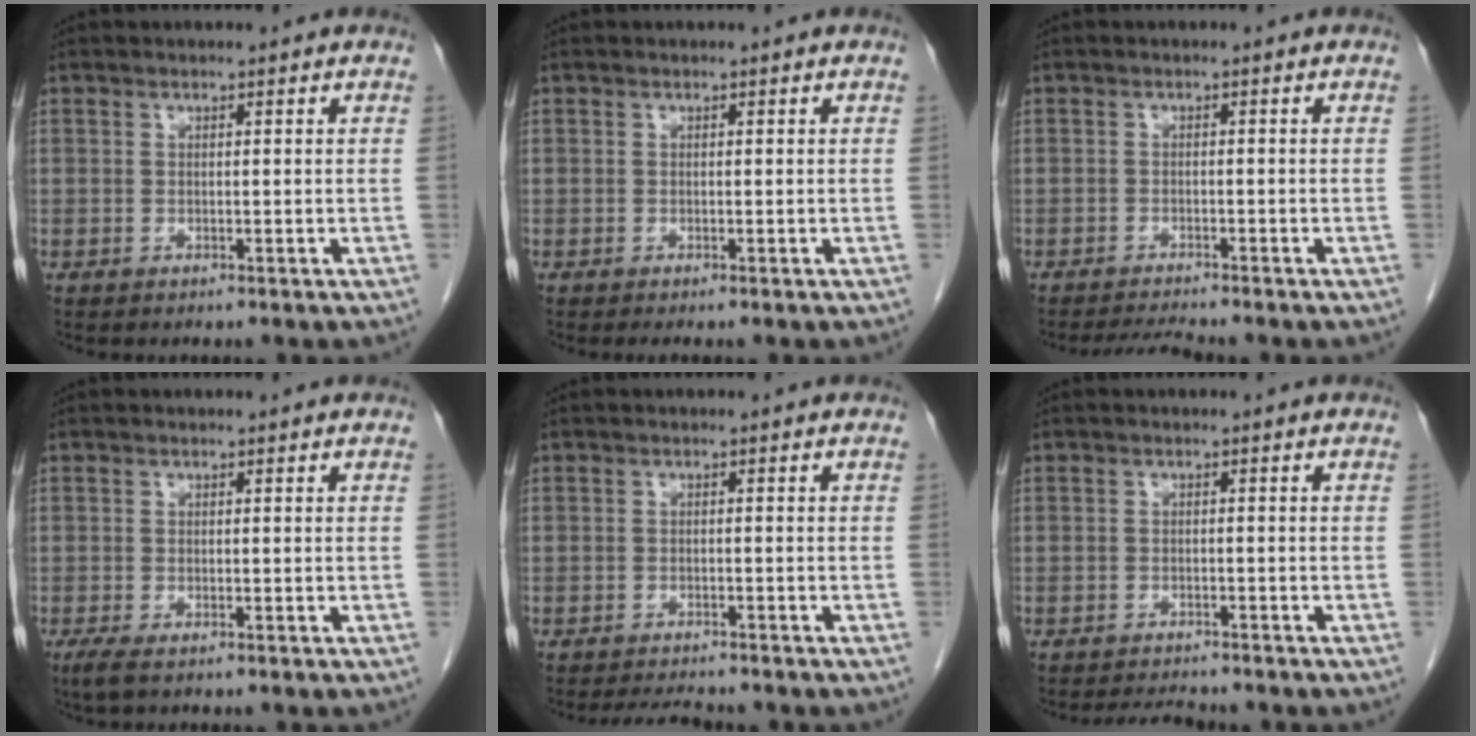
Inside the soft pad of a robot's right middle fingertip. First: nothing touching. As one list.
[{"total": 0.8, "force": [-0.7, 0.0, 0.4], "torque": [-0.006, -0.002, -0.009]}, {"total": 2.9, "force": [-2.7, -0.8, 0.4], "torque": [-0.016, -0.017, -0.047]}, {"total": 1.7, "force": [-1.1, 0.3, 1.3], "torque": [-0.032, -0.007, -0.020]}, {"total": 3.3, "force": [-3.2, 0.2, 0.8], "torque": [-0.017, -0.012, -0.050]}, {"total": 3.1, "force": [-3.0, 0.3, 0.5], "torque": [-0.012, -0.012, -0.048]}]